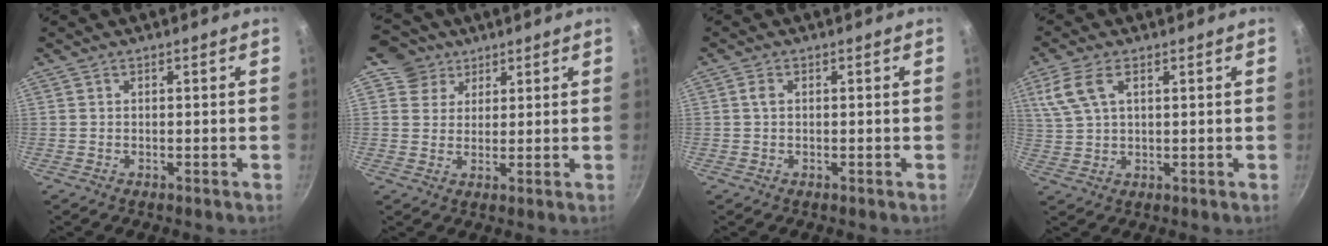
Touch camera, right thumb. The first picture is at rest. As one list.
[{"total": 5.9, "force": [3.3, 4.9, 0.3], "torque": [0.036, 0.000, 0.047]}, {"total": 1.3, "force": [0.3, 0.8, 1.0], "torque": [-0.020, 0.002, 0.004]}, {"total": 7.3, "force": [3.0, 3.8, 5.4], "torque": [-0.116, 0.008, 0.064]}]